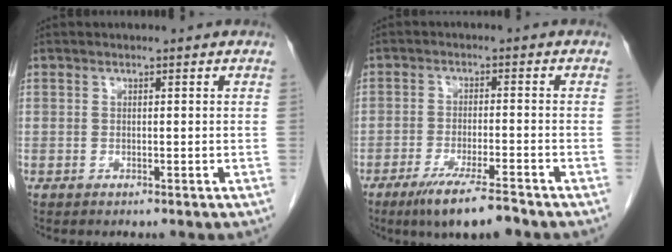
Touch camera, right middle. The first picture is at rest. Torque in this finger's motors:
{"motor_torque": [0.79, -0.87, 0.37, 0.10]}